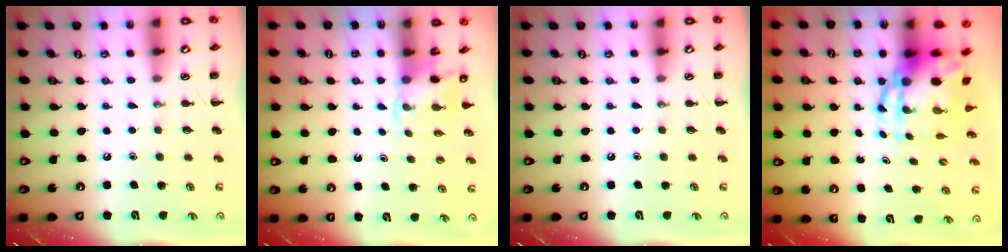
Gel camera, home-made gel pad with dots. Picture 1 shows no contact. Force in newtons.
{"total": 2.5, "press": 2.3, "slide": 1.0}
{"total": 0.0}
{"total": 7.7, "press": 7.4, "slide": 2.1}